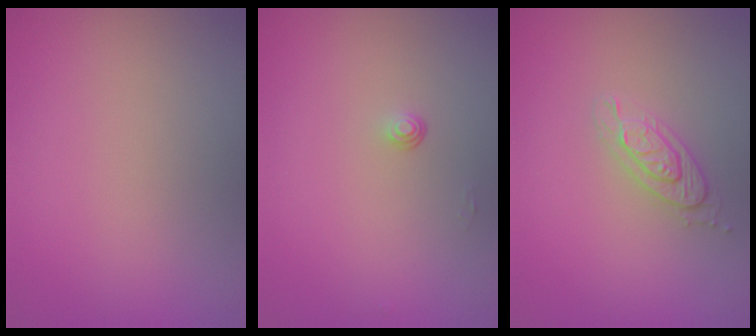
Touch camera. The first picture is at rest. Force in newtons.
{"total": 0.6, "press": 0.4, "slide": 0.5}
{"total": 2.0, "press": 1.9, "slide": 0.4}